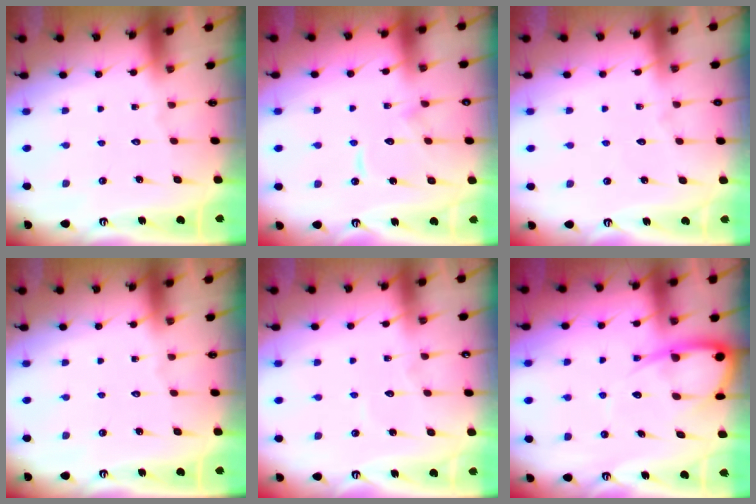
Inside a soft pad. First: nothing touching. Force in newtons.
{"total": 10.4, "press": 10.4, "slide": 0.9}
{"total": 3.0, "press": 3.0, "slide": 0.3}
{"total": 0.0}
{"total": 5.1, "press": 5.0, "slide": 0.5}
{"total": 8.1, "press": 8.1, "slide": 0.9}